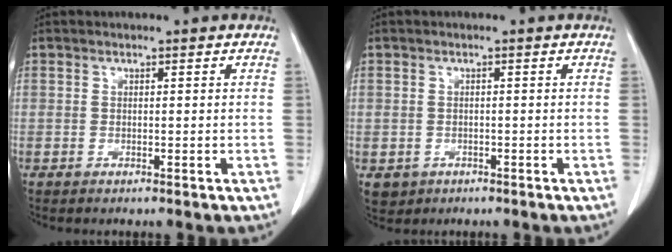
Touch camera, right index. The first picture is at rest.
{"total": 2.9, "force": [-0.9, 2.8, 0.4], "torque": [0.001, 0.004, -0.007]}